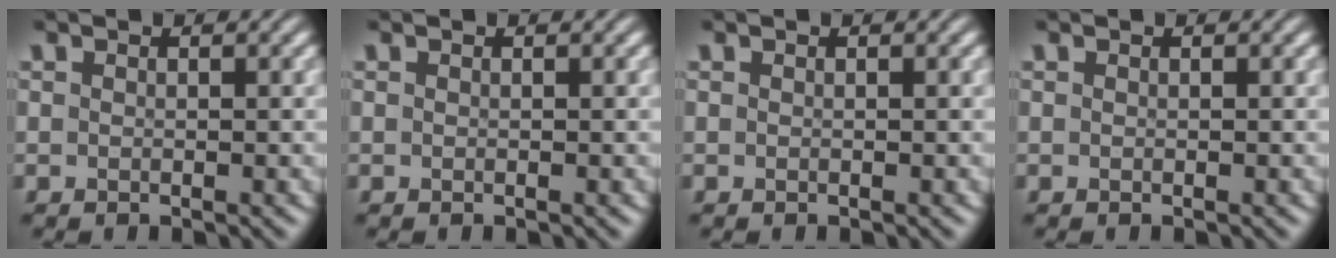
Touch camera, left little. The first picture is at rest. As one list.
[{"total": 0.0}, {"total": 0.0}, {"total": 0.0}]